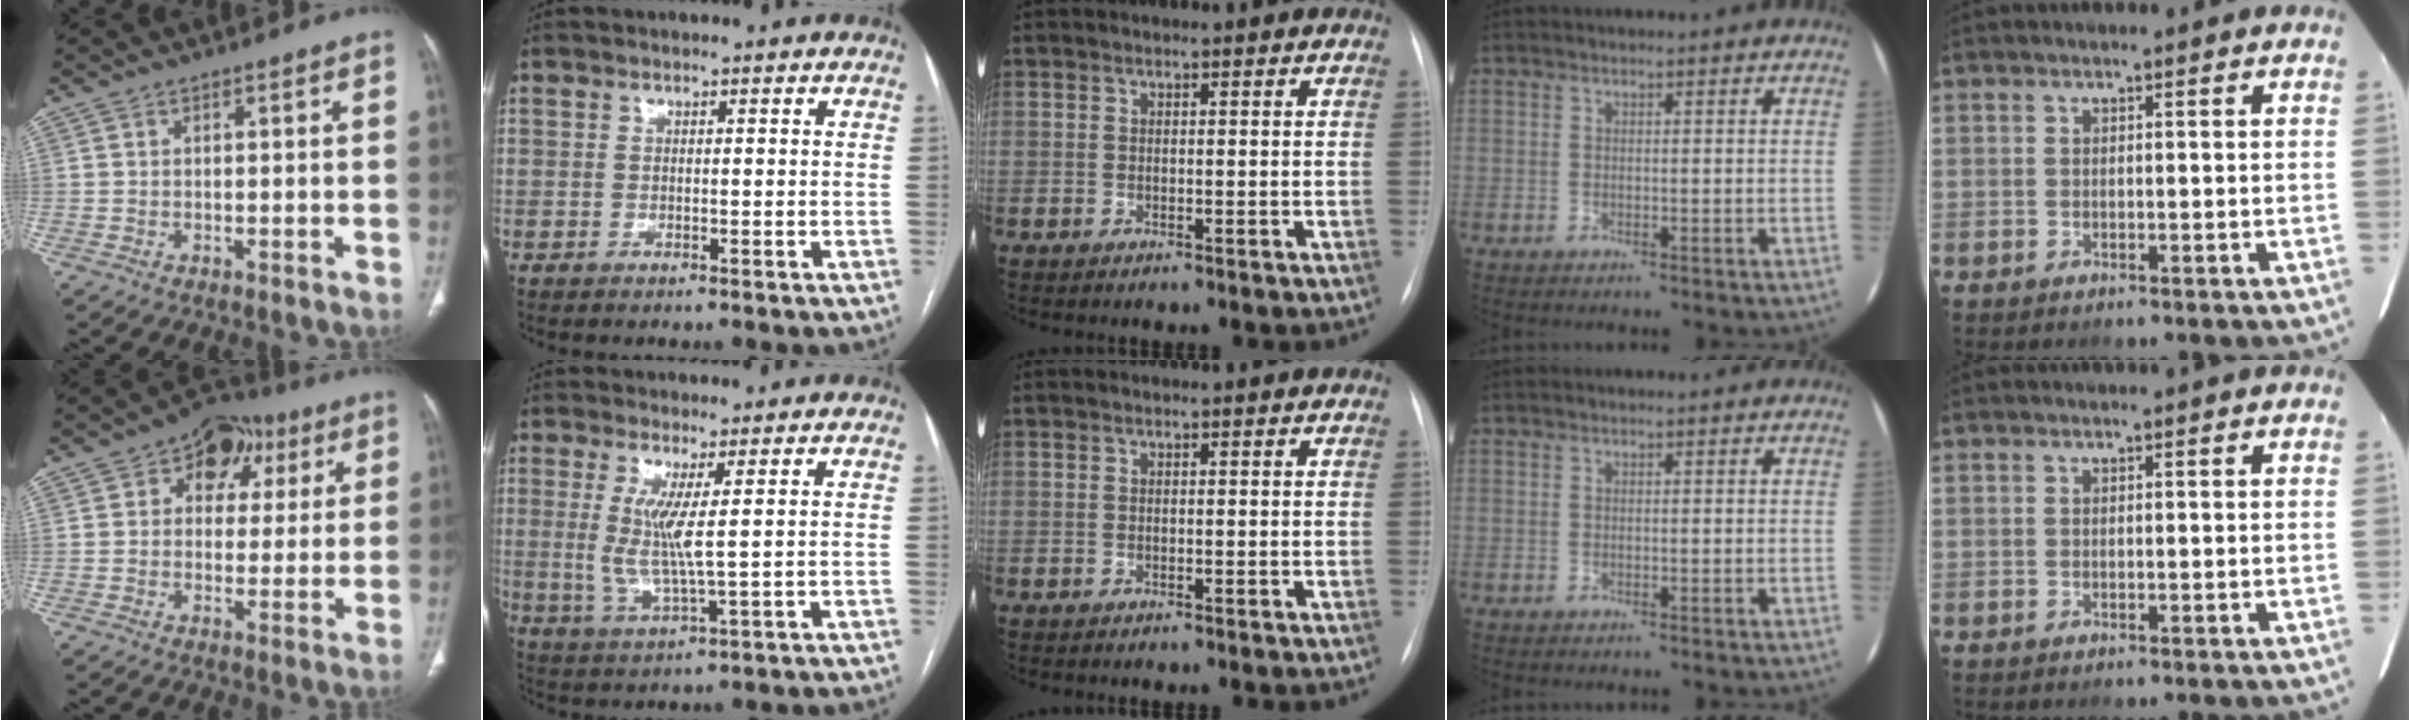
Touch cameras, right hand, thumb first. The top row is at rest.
{"thumb": {"total": 10.2, "force": [3.9, 7.6, 5.6], "torque": [-0.024, 0.001, 0.049]}, "index": {"total": 6.3, "force": [1.1, -0.2, 6.2], "torque": [-0.137, -0.012, 0.025]}}